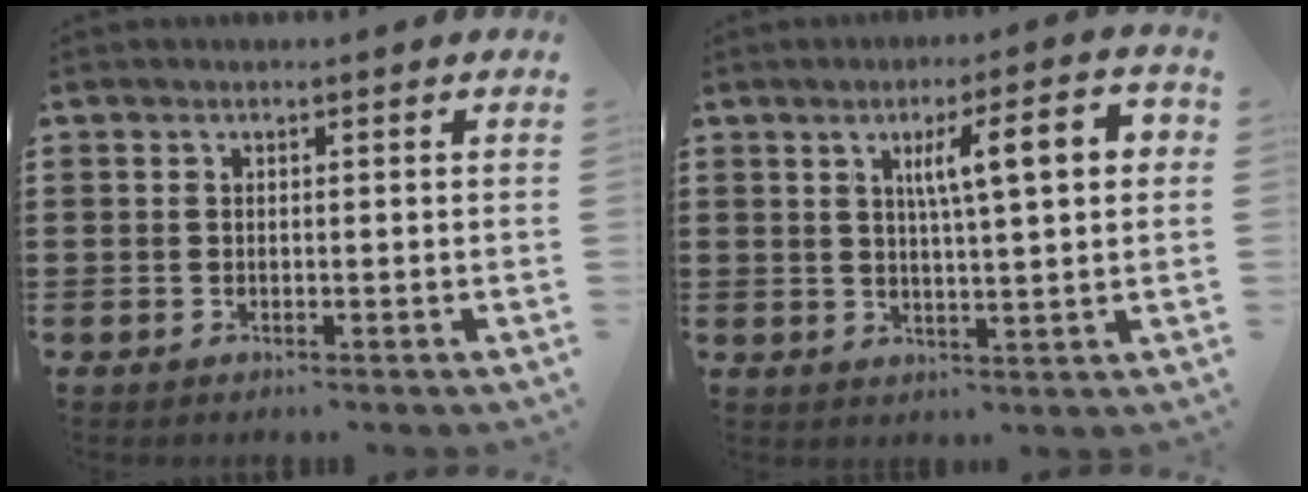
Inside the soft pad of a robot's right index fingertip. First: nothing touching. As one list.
[{"total": 8.8, "force": [2.4, 1.7, 8.3], "torque": [-0.148, 0.002, 0.032]}]